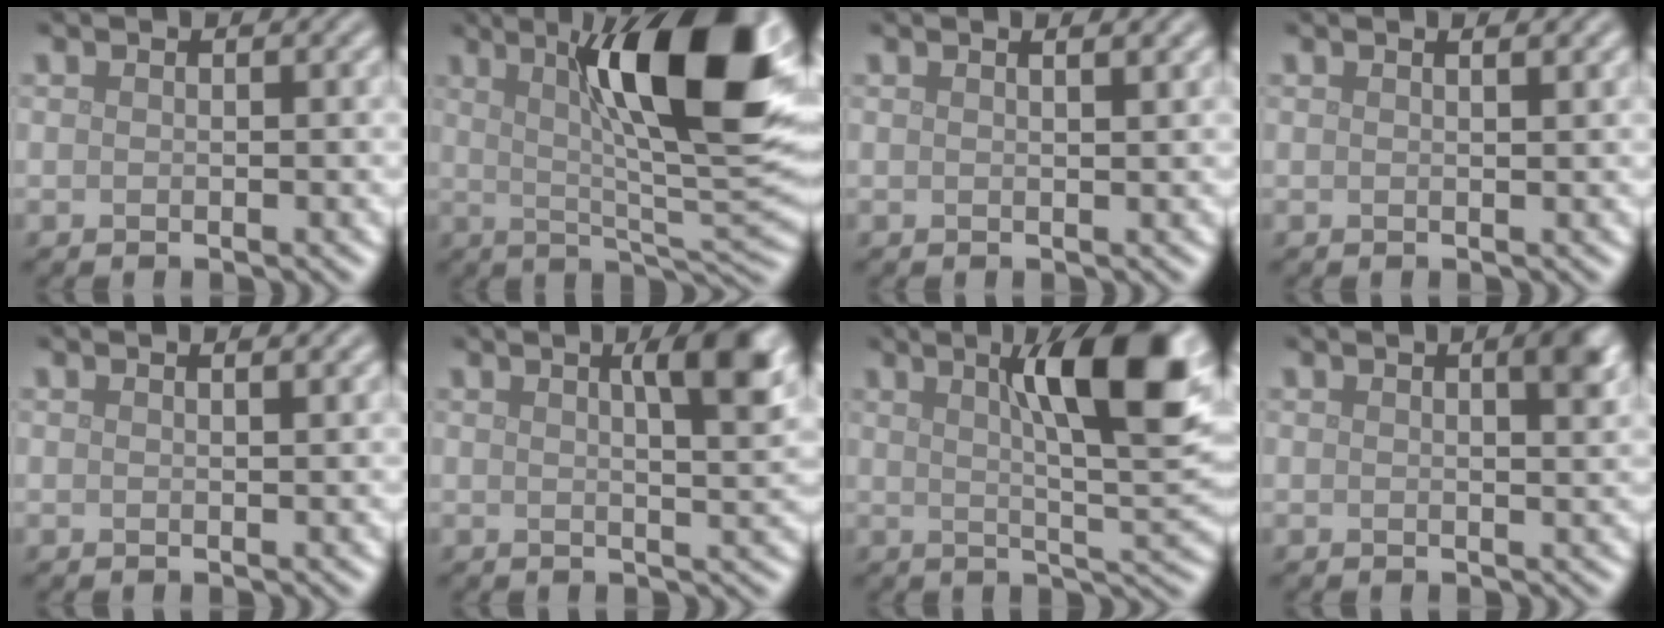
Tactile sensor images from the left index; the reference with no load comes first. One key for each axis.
{"total": 13.7, "fx": 4.9, "fy": 3.0, "fz": 12.5, "tx": -0.171, "ty": 0.009, "tz": 0.077}
{"total": 1.7, "fx": 1.1, "fy": 0.6, "fz": 1.2, "tx": -0.012, "ty": 0.006, "tz": 0.002}
{"total": 1.4, "fx": 0.9, "fy": 0.4, "fz": 1.0, "tx": -0.010, "ty": 0.001, "tz": 0.005}
{"total": 1.1, "fx": 0.7, "fy": 0.3, "fz": 0.8, "tx": -0.006, "ty": 0.002, "tz": 0.004}
{"total": 5.2, "fx": 2.0, "fy": 1.3, "fz": 4.7, "tx": -0.046, "ty": 0.009, "tz": 0.021}
{"total": 10.5, "fx": 3.9, "fy": 2.1, "fz": 9.5, "tx": -0.126, "ty": 0.008, "tz": 0.058}
{"total": 2.5, "fx": 1.1, "fy": 0.6, "fz": 2.2, "tx": -0.020, "ty": 0.006, "tz": 0.013}